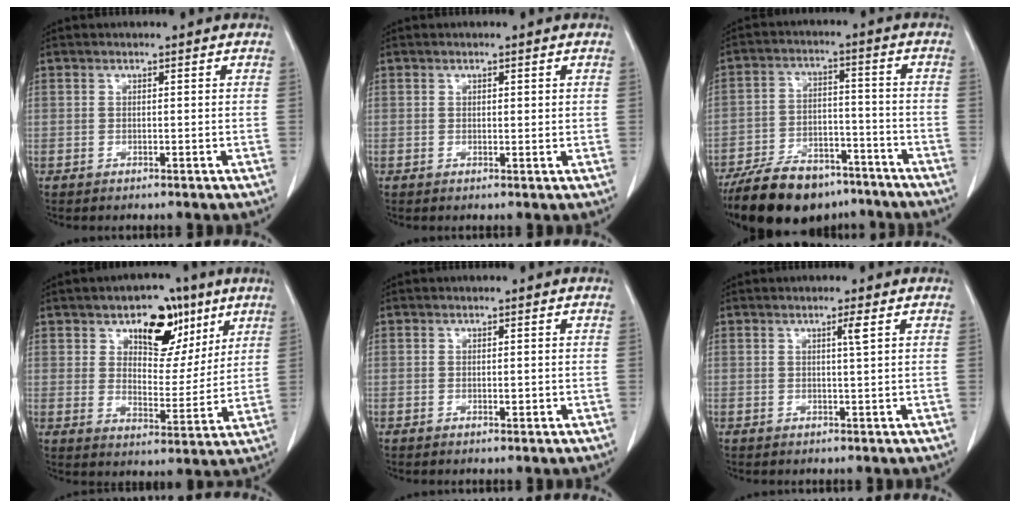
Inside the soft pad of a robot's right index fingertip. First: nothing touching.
{"total": 1.0, "force": [0.4, 0.4, 0.8], "torque": [-0.011, -0.002, 0.006]}
{"total": 16.2, "force": [-13.8, 6.5, 5.6], "torque": [-0.099, 0.011, -0.209]}
{"total": 10.9, "force": [6.0, 6.4, 6.4], "torque": [-0.085, 0.011, 0.096]}
{"total": 0.8, "force": [-0.1, 0.3, 0.8], "torque": [-0.011, -0.001, -0.001]}
{"total": 1.6, "force": [0.6, -0.4, 1.4], "torque": [-0.026, -0.004, 0.011]}